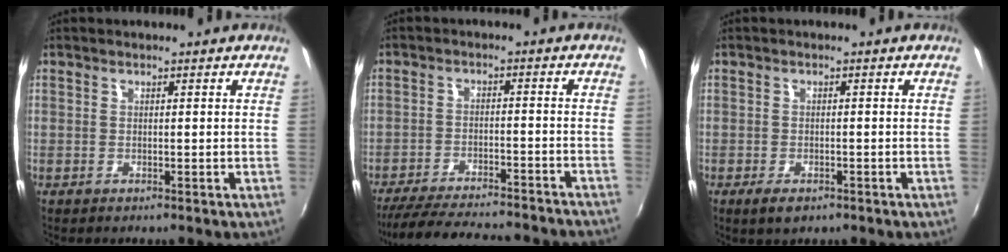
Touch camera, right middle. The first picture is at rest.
{"total": 22.4, "force": [-19.9, 3.8, 9.4], "torque": [-0.181, -0.023, -0.275]}
{"total": 3.3, "force": [-2.0, 1.6, 2.1], "torque": [-0.047, -0.010, -0.034]}